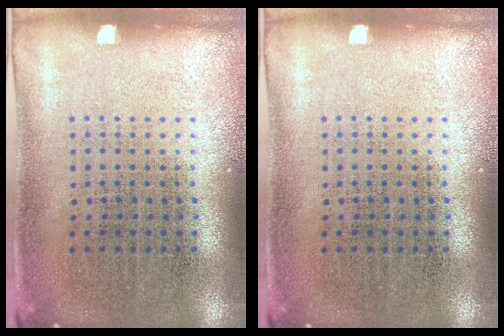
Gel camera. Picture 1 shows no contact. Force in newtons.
{"total": 0.0}